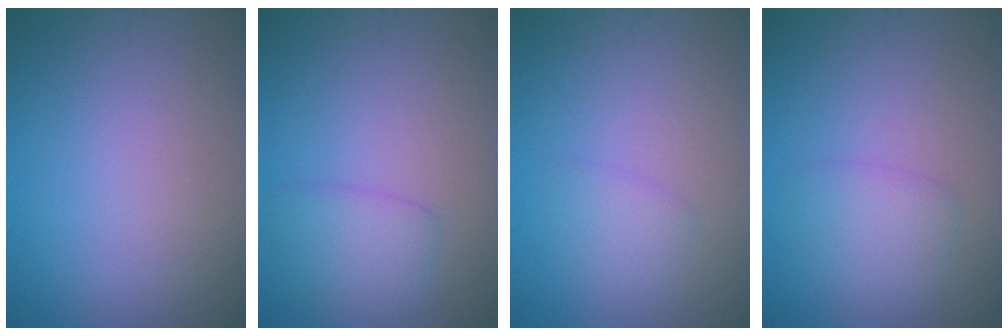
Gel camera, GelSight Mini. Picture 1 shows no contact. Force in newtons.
{"total": 2.6, "press": 2.6, "slide": 0.1}
{"total": 1.3, "press": 1.3, "slide": 0.1}
{"total": 2.3, "press": 2.3, "slide": 0.1}